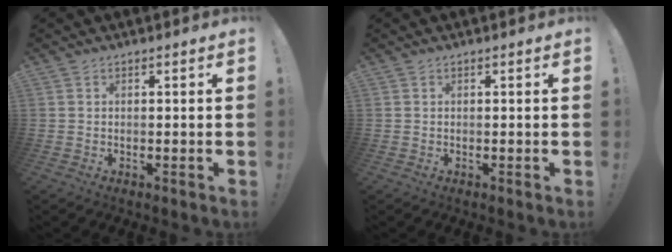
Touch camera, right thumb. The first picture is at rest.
{"total": 0.0}